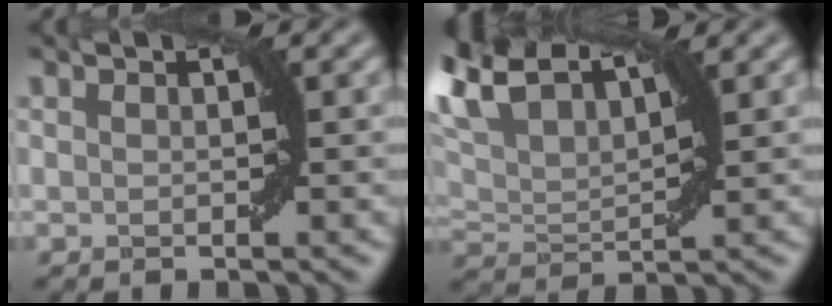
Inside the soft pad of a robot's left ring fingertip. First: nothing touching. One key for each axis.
{"total": 4.8, "fx": 2.3, "fy": 2.8, "fz": 3.2, "tx": -0.079, "ty": 0.012, "tz": 0.053}